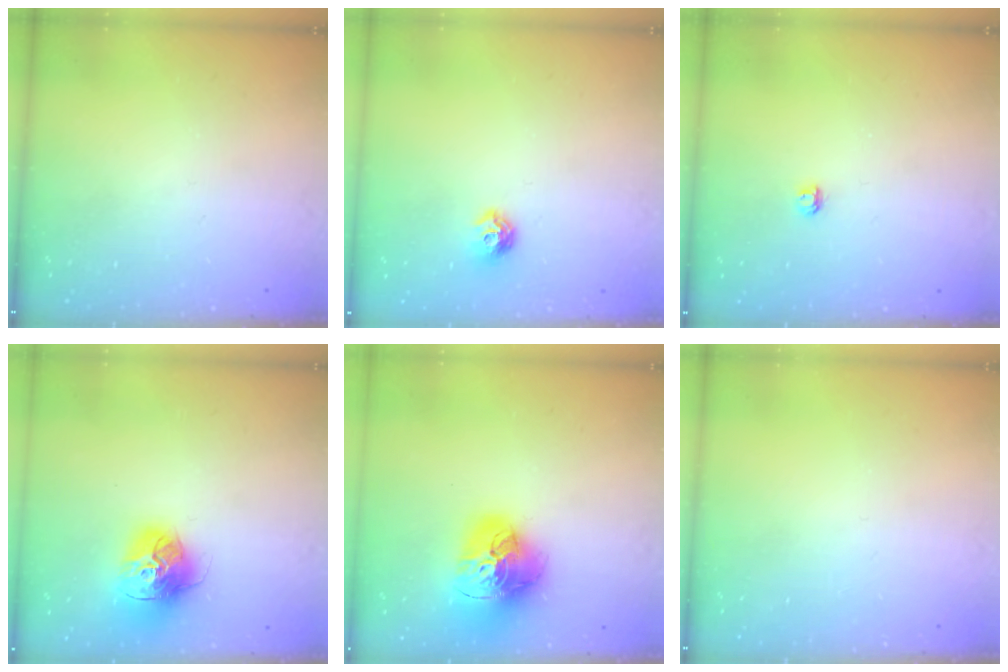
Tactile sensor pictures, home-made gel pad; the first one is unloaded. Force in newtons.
{"total": 7.5, "press": 7.4, "slide": 1.0}
{"total": 2.9, "press": 2.9, "slide": 0.3}
{"total": 15.4, "press": 15.3, "slide": 1.5}
{"total": 21.0, "press": 20.9, "slide": 2.1}
{"total": 0.0}